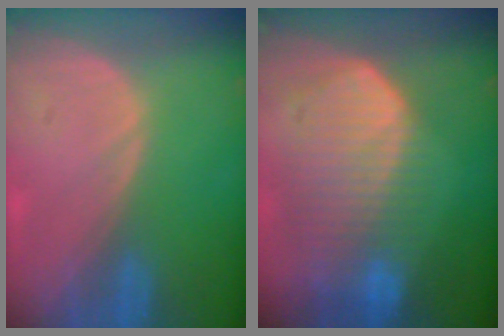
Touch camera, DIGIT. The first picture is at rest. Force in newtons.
{"total": 10.5, "press": 9.1, "slide": 5.2}